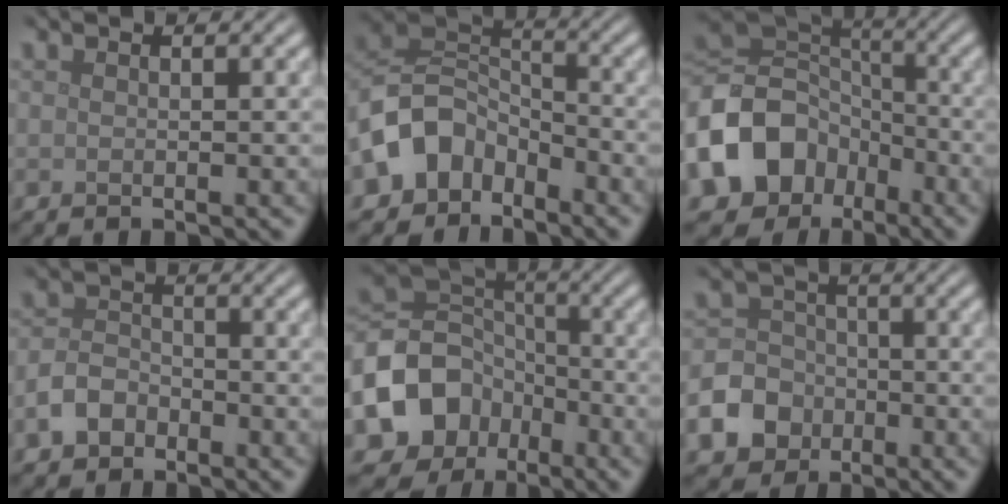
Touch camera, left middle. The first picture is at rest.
{"total": 6.2, "force": [-3.5, 4.6, 2.2], "torque": [-0.031, 0.006, -0.079]}
{"total": 12.5, "force": [-5.1, 9.9, 5.8], "torque": [-0.147, -0.017, -0.110]}
{"total": 2.9, "force": [-1.7, 2.0, 1.3], "torque": [-0.024, 0.006, -0.041]}
{"total": 8.9, "force": [-3.8, 7.2, 3.8], "torque": [-0.068, 0.002, -0.083]}
{"total": 7.4, "force": [-3.5, 6.2, 1.9], "torque": [-0.034, -0.013, -0.086]}